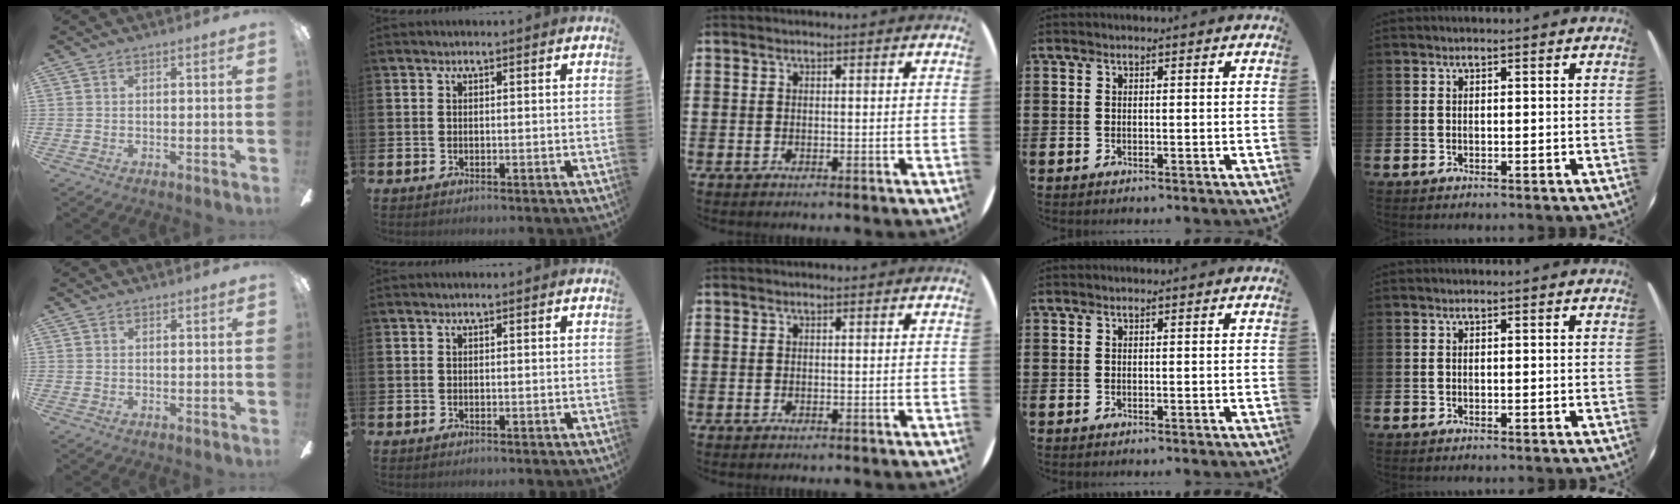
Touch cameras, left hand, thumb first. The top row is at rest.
{}